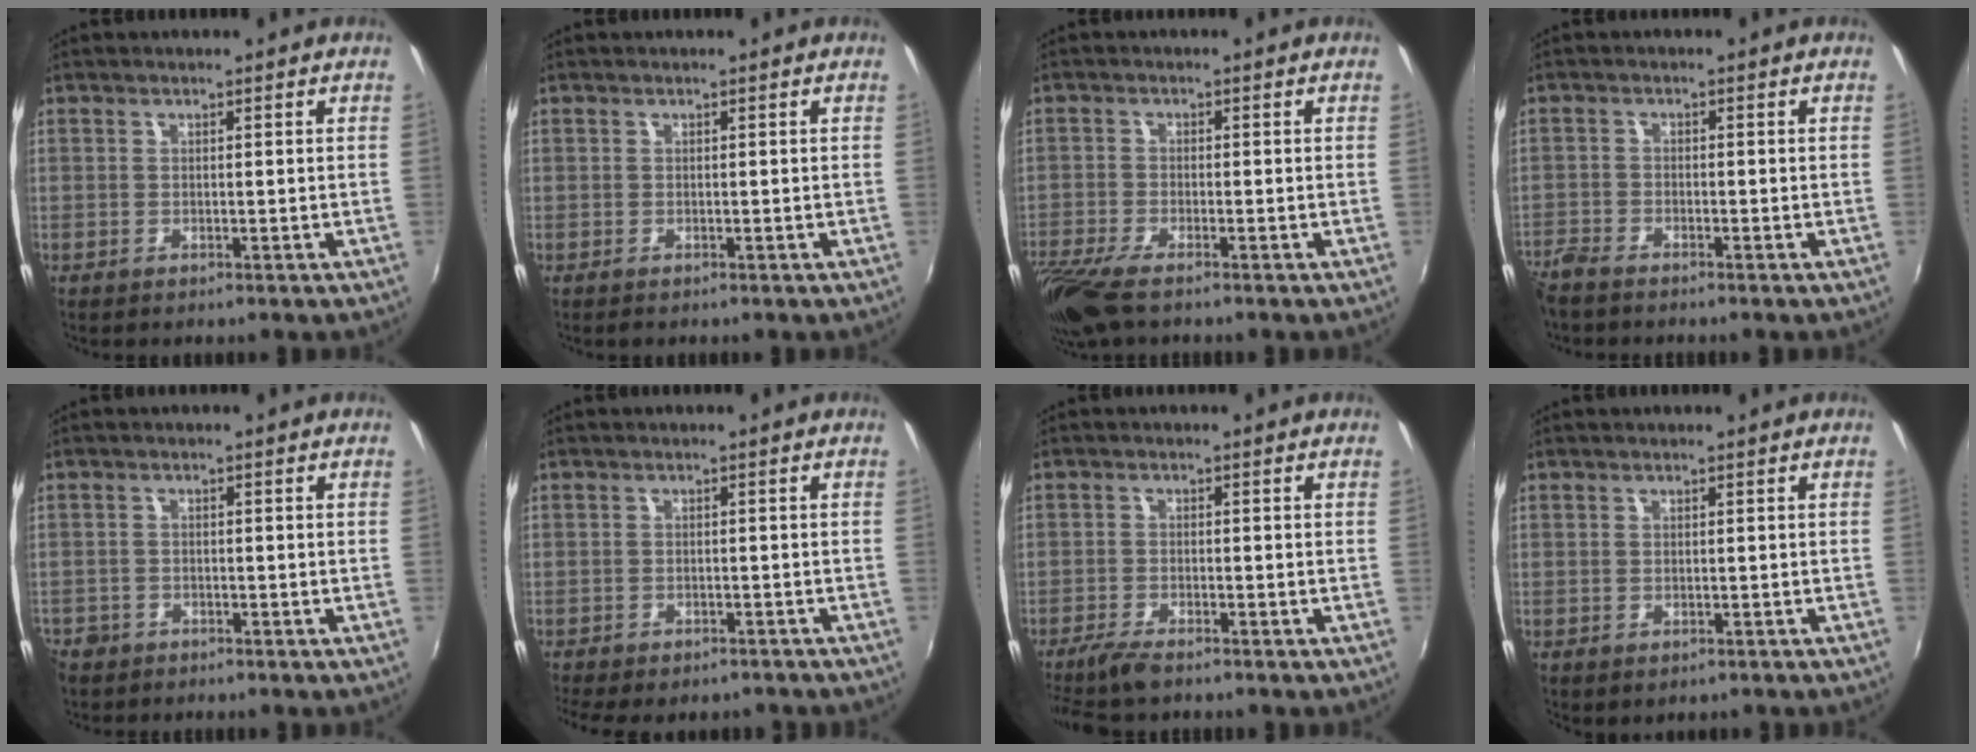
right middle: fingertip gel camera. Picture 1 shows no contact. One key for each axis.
{"total": 0.0}
{"total": 9.9, "fx": -7.3, "fy": 2.4, "fz": 6.2, "tx": -0.153, "ty": -0.046, "tz": -0.140}
{"total": 5.0, "fx": -4.5, "fy": 1.2, "fz": 1.8, "tx": -0.052, "ty": -0.020, "tz": -0.091}
{"total": 4.4, "fx": -2.8, "fy": 3.3, "fz": 1.0, "tx": -0.040, "ty": -0.003, "tz": -0.051}
{"total": 8.4, "fx": -7.0, "fy": 2.6, "fz": 3.9, "tx": -0.091, "ty": -0.029, "tz": -0.102}
{"total": 4.9, "fx": -4.2, "fy": 0.8, "fz": 2.5, "tx": -0.071, "ty": -0.016, "tz": -0.082}
{"total": 0.9, "fx": -0.3, "fy": 0.6, "fz": 0.6, "tx": -0.012, "ty": -0.003, "tz": -0.002}